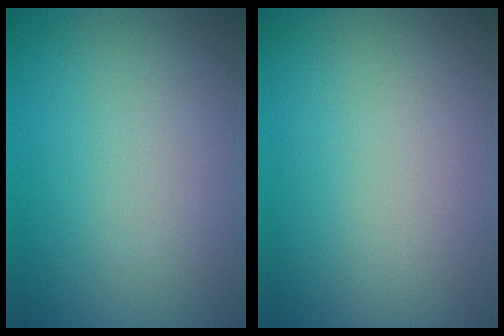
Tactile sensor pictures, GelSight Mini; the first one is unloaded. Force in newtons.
{"total": 0.0}